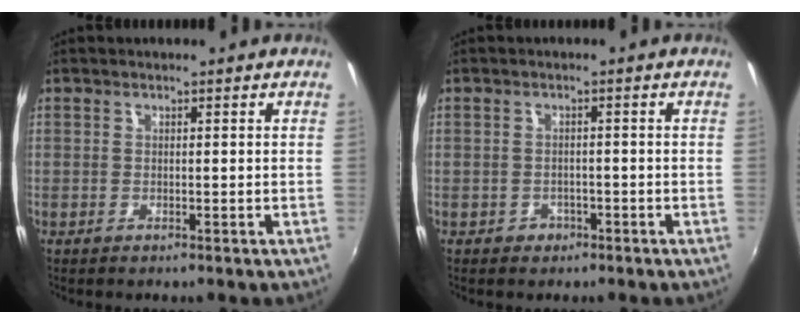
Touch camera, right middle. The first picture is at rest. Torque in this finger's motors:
{"motor_torque": [0.32, -0.32, 0.02, 0.00]}